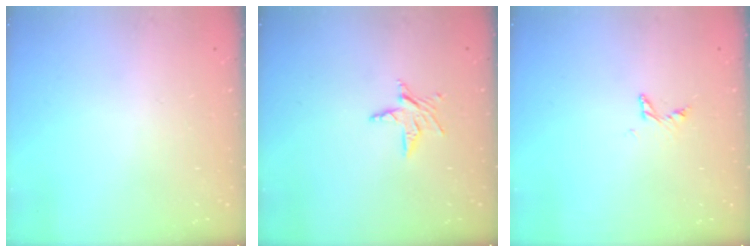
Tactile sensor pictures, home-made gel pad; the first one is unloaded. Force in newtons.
{"total": 5.7, "press": 5.7, "slide": 0.1}
{"total": 2.7, "press": 2.7, "slide": 0.1}